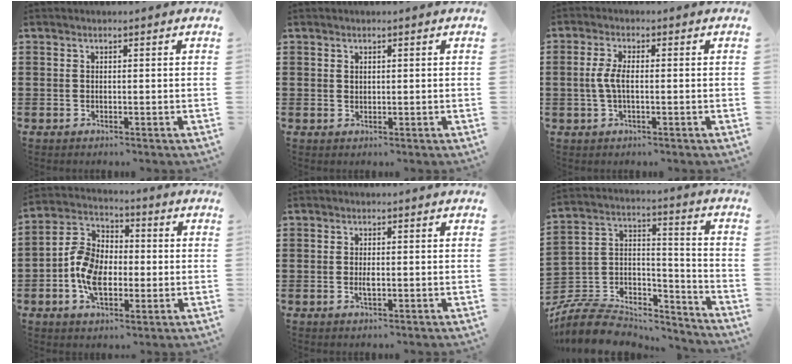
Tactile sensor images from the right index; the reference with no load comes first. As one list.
[{"total": 0.7, "force": [0.6, 0.3, 0.3], "torque": [-0.006, 0.002, 0.012]}, {"total": 3.6, "force": [-0.3, 1.1, 3.5], "torque": [-0.085, -0.004, -0.013]}, {"total": 8.9, "force": [-1.6, 6.2, 6.3], "torque": [-0.153, 0.009, -0.035]}, {"total": 1.8, "force": [-0.2, 0.7, 1.6], "torque": [-0.031, 0.000, -0.003]}, {"total": 9.1, "force": [-7.8, 3.8, 2.8], "torque": [-0.066, 0.017, -0.153]}]